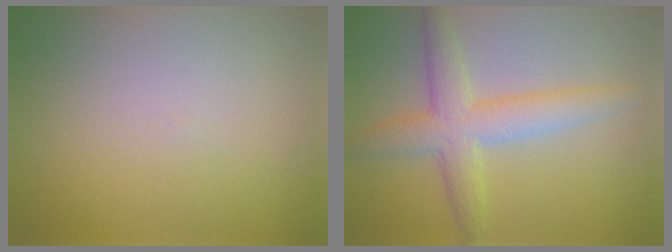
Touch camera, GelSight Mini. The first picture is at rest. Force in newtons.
{"total": 4.7, "press": 4.7, "slide": 0.1}